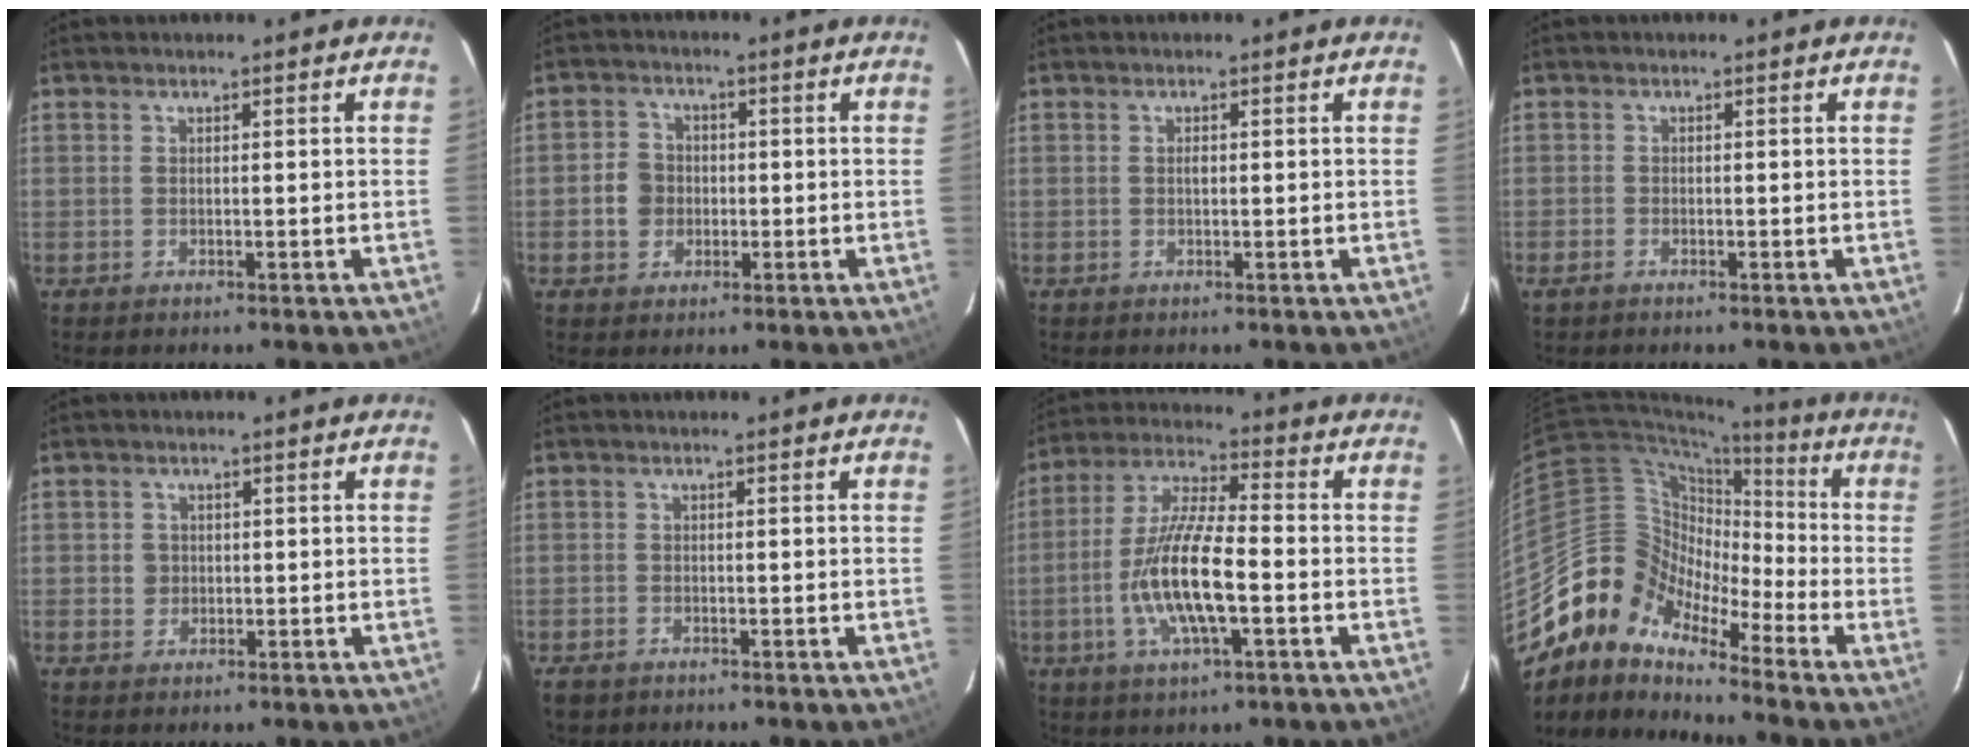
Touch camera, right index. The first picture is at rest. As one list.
[{"total": 5.0, "force": [-0.8, 4.7, 1.6], "torque": [-0.031, 0.016, -0.011]}, {"total": 0.7, "force": [0.0, 0.4, 0.5], "torque": [-0.009, 0.003, 0.000]}, {"total": 1.4, "force": [-1.0, 0.8, 0.4], "torque": [-0.011, -0.003, -0.020]}, {"total": 2.2, "force": [-0.1, 2.2, 0.3], "torque": [-0.002, 0.003, 0.000]}, {"total": 2.8, "force": [-1.8, 1.9, 1.1], "torque": [-0.029, -0.005, -0.029]}, {"total": 13.9, "force": [-3.6, 3.4, 13.0], "torque": [-0.266, -0.003, -0.069]}, {"total": 12.2, "force": [-9.7, 6.0, 4.3], "torque": [-0.070, 0.022, -0.211]}]